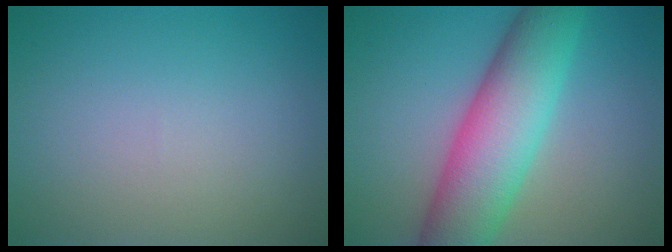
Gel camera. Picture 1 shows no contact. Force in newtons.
{"total": 9.3, "press": 9.3, "slide": 0.2}